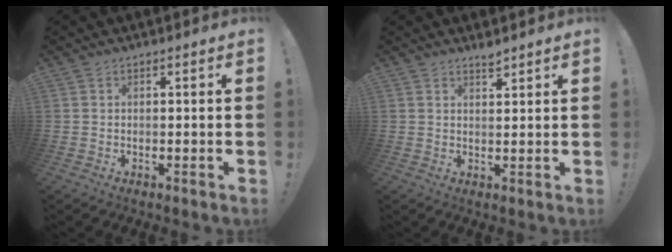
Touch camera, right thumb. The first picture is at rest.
{"total": 2.4, "force": [2.2, 0.2, 0.9], "torque": [0.003, -0.019, 0.035]}